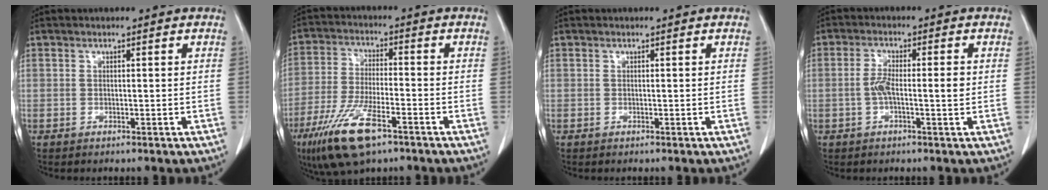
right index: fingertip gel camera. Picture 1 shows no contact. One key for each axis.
{"total": 11.6, "fx": -6.8, "fy": 3.1, "fz": 8.9, "tx": -0.181, "ty": -0.019, "tz": -0.117}
{"total": 0.0}
{"total": 4.7, "fx": -0.5, "fy": 1.0, "fz": 4.5, "tx": -0.087, "ty": 0.008, "tz": -0.010}